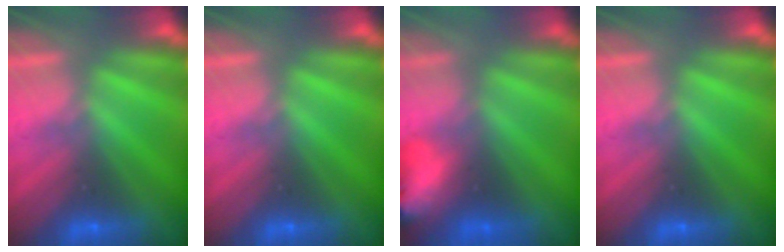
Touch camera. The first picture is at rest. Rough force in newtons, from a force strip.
{"total": 0.0}
{"total": 5.5}
{"total": 0.0}